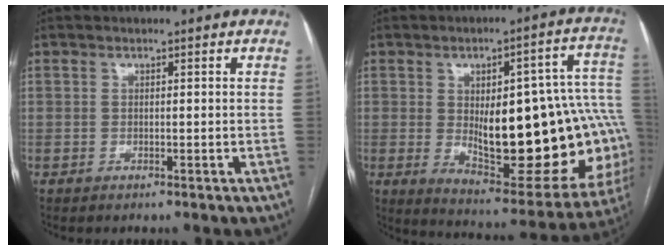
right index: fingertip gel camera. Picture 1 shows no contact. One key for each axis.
{"total": 26.1, "fx": -1.8, "fy": 8.9, "fz": 24.4, "tx": -0.251, "ty": 0.022, "tz": 0.005}